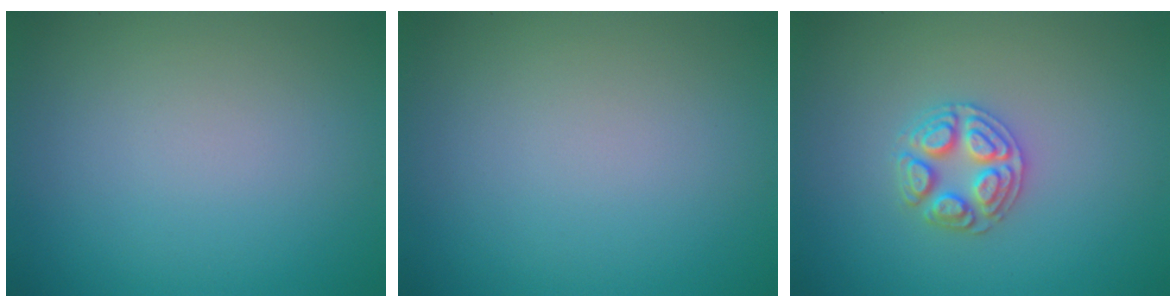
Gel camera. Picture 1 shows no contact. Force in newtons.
{"total": 0.0}
{"total": 2.5, "press": 2.5, "slide": 0.4}